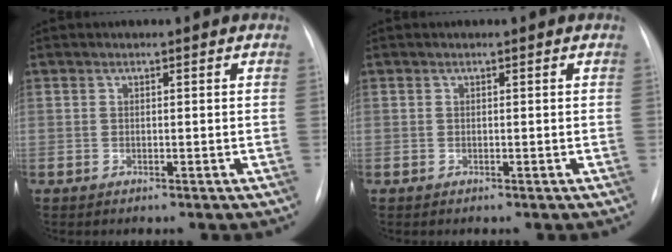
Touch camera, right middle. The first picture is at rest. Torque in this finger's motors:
{"motor_torque": [0.00, 0.00, 0.02, 0.01]}